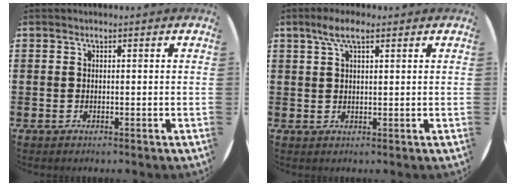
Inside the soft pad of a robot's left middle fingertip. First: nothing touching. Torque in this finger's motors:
{"motor_torque": [0.81, -0.41, 0.09, 0.02]}